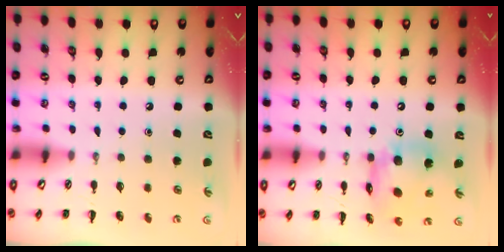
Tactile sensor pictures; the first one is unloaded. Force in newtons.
{"total": 14.4, "press": 14.2, "slide": 2.2}